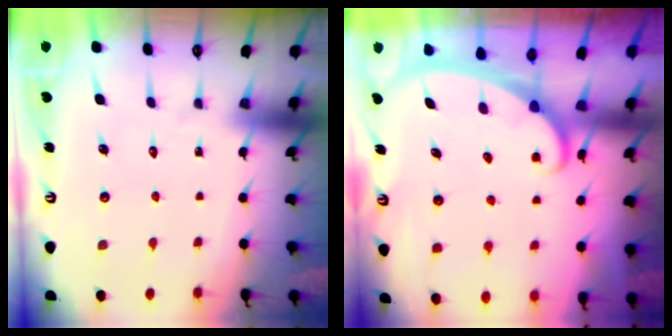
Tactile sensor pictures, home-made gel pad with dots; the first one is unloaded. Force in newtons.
{"total": 2.4, "press": 2.4, "slide": 0.4}